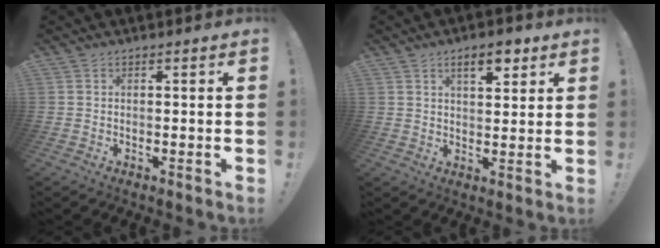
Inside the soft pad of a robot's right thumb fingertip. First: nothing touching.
{"total": 6.9, "force": [4.0, 2.9, 4.8], "torque": [-0.054, -0.017, 0.065]}